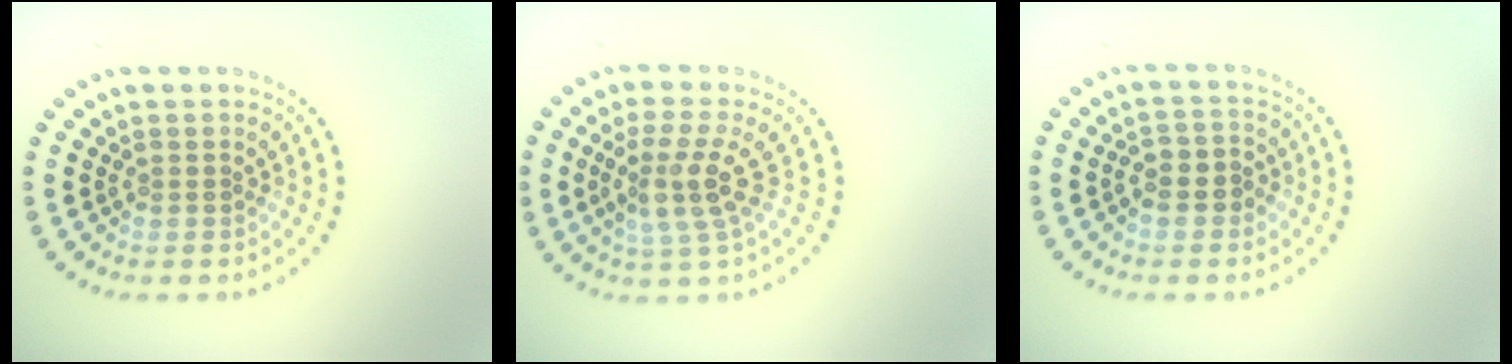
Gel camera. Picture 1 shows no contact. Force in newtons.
{"total": 3.7, "press": 2.9, "slide": 2.3}
{"total": 2.4, "press": 2.3, "slide": 0.9}